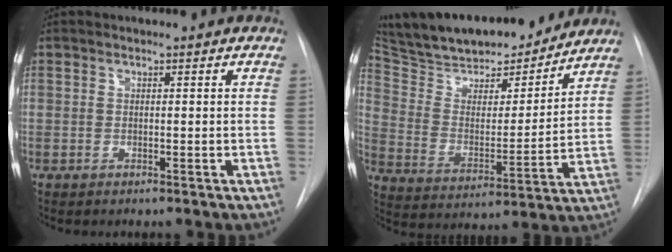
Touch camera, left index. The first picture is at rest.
{"total": 22.6, "force": [20.1, 5.3, 8.9], "torque": [-0.157, -0.002, 0.314]}